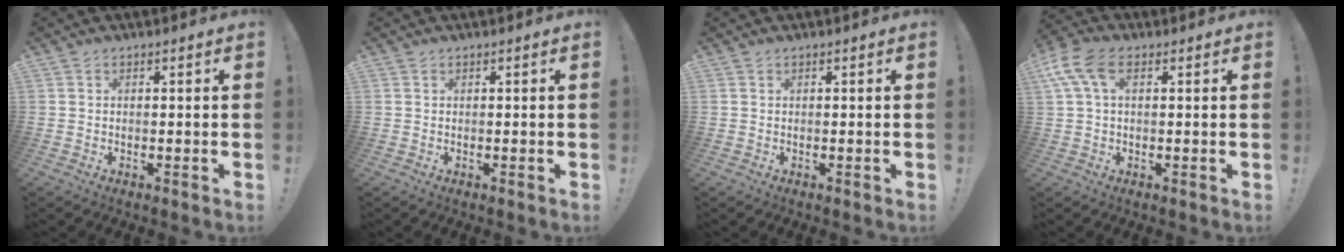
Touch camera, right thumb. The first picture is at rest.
{"total": 0.0}
{"total": 0.0}
{"total": 9.2, "force": [3.3, 5.0, 7.0], "torque": [-0.139, 0.005, 0.065]}